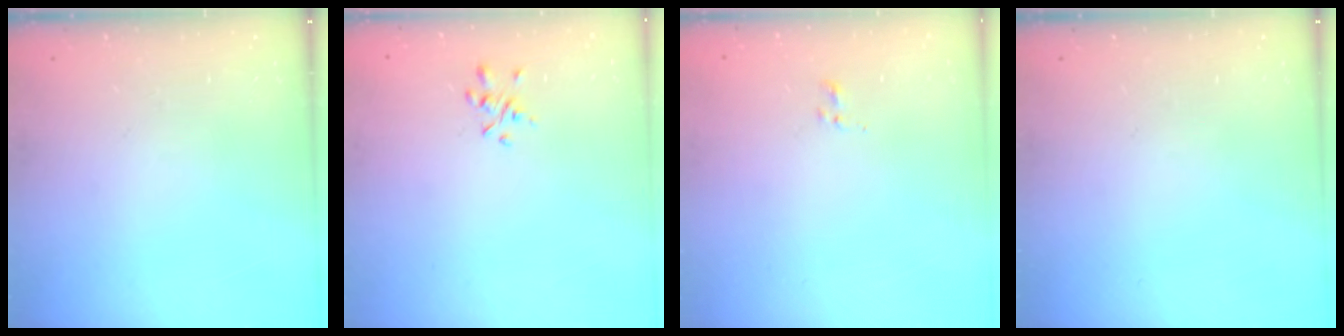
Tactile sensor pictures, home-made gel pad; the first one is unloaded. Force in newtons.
{"total": 1.8, "press": 1.6, "slide": 0.7}
{"total": 0.7, "press": 0.4, "slide": 0.6}
{"total": 0.0}